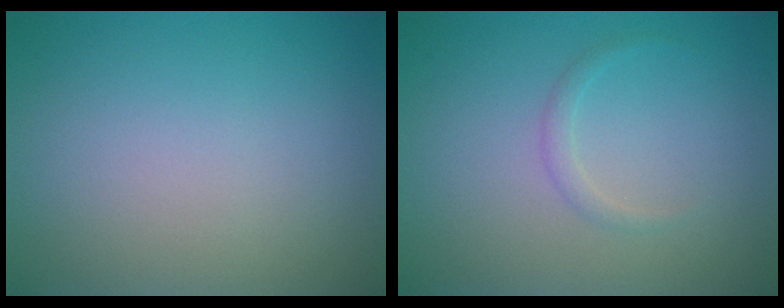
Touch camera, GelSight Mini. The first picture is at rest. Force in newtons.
{"total": 0.9, "press": 0.9, "slide": 0.1}